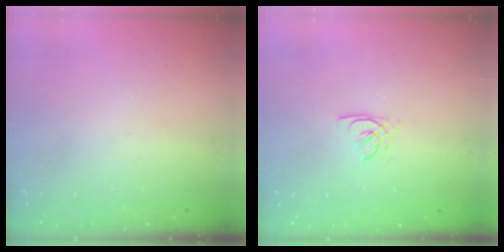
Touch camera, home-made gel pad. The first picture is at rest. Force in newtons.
{"total": 2.6, "press": 2.6, "slide": 0.2}